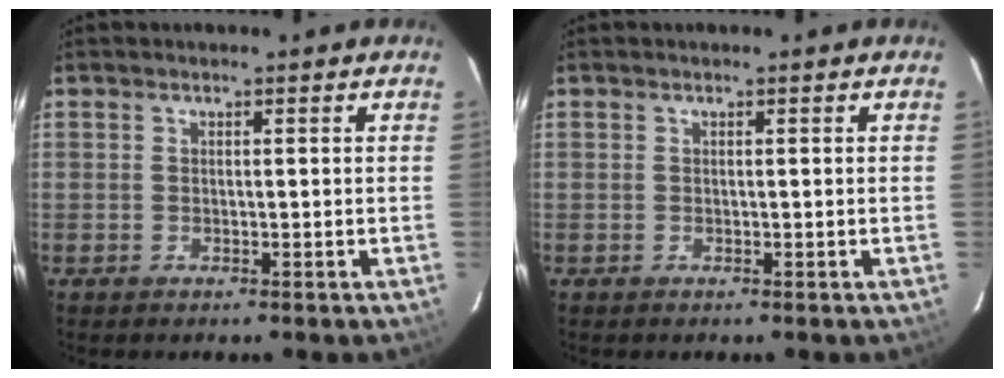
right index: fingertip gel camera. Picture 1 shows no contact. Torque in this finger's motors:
{"motor_torque": [0.00, 0.00, 0.00, 0.00]}